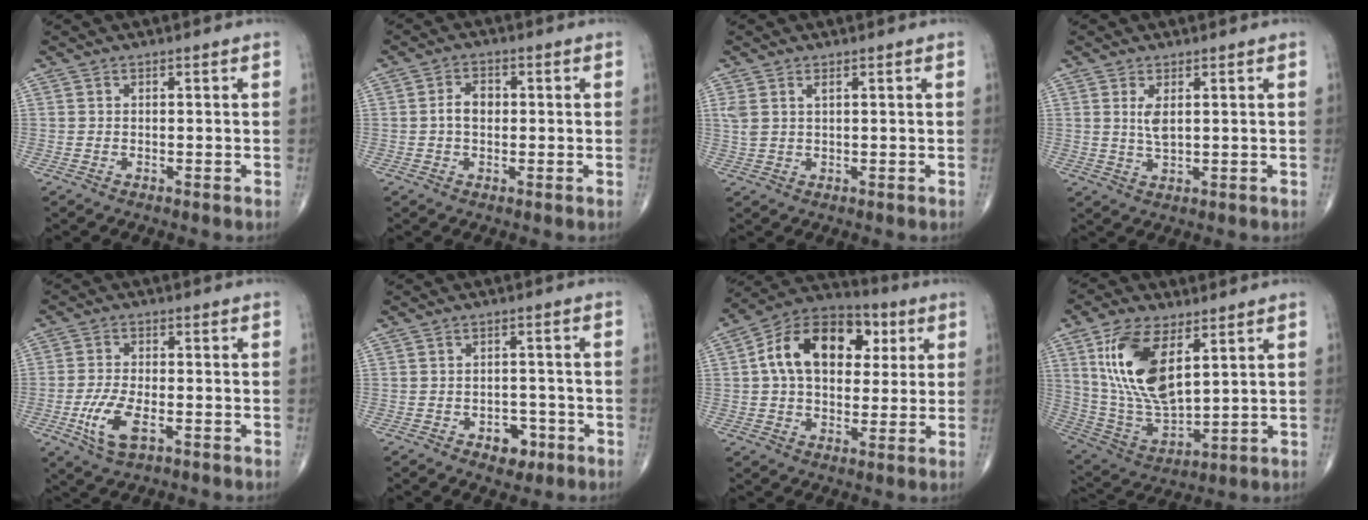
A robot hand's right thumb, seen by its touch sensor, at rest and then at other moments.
{"total": 3.6, "force": [-0.1, 2.5, 2.6], "torque": [-0.043, 0.012, -0.006]}
{"total": 2.7, "force": [1.2, 1.2, 2.1], "torque": [-0.056, 0.010, 0.031]}
{"total": 3.1, "force": [0.9, 1.1, 2.8], "torque": [-0.056, -0.009, 0.022]}
{"total": 7.6, "force": [-2.8, 3.4, 6.3], "torque": [-0.135, 0.005, -0.048]}
{"total": 4.6, "force": [-2.3, 3.1, 2.5], "torque": [-0.012, 0.018, -0.027]}
{"total": 18.2, "force": [4.3, 12.0, 13.1], "torque": [-0.184, 0.014, 0.061]}
{"total": 17.3, "force": [6.4, 8.1, 13.9], "torque": [-0.262, -0.025, 0.134]}